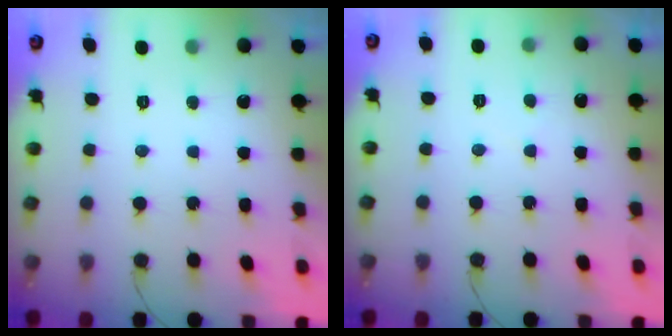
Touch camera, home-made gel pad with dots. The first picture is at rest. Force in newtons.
{"total": 2.2, "press": 2.1, "slide": 0.4}